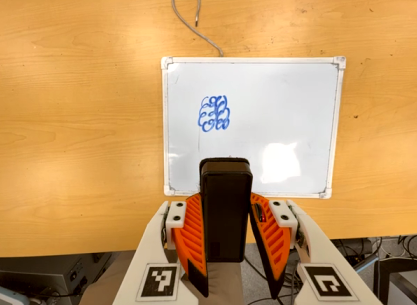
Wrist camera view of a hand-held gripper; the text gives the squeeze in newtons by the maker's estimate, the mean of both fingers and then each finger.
{"total": 6.1, "left": 4.9, "right": 7.3}